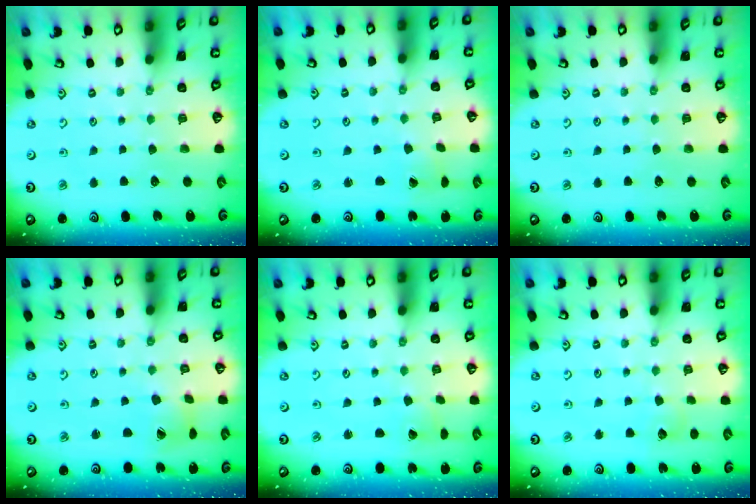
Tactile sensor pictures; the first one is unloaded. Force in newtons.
{"total": 0.6, "press": 0.5, "slide": 0.2}
{"total": 0.0}
{"total": 5.3, "press": 5.2, "slide": 0.5}
{"total": 1.8, "press": 1.7, "slide": 0.1}
{"total": 3.5, "press": 3.4, "slide": 0.5}